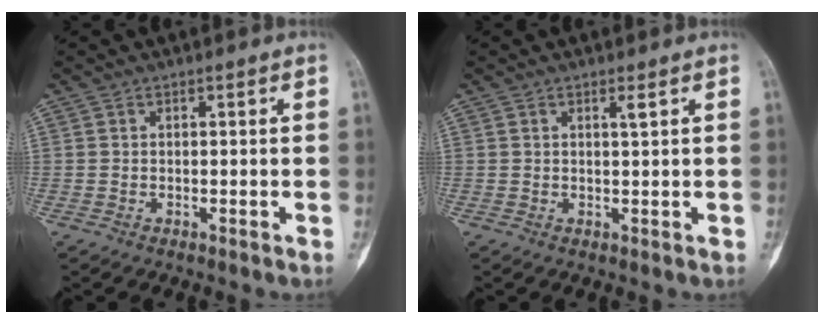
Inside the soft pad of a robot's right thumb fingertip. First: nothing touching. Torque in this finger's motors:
{"motor_torque": [-0.04, 0.37, 0.11, -0.08, 0.08]}